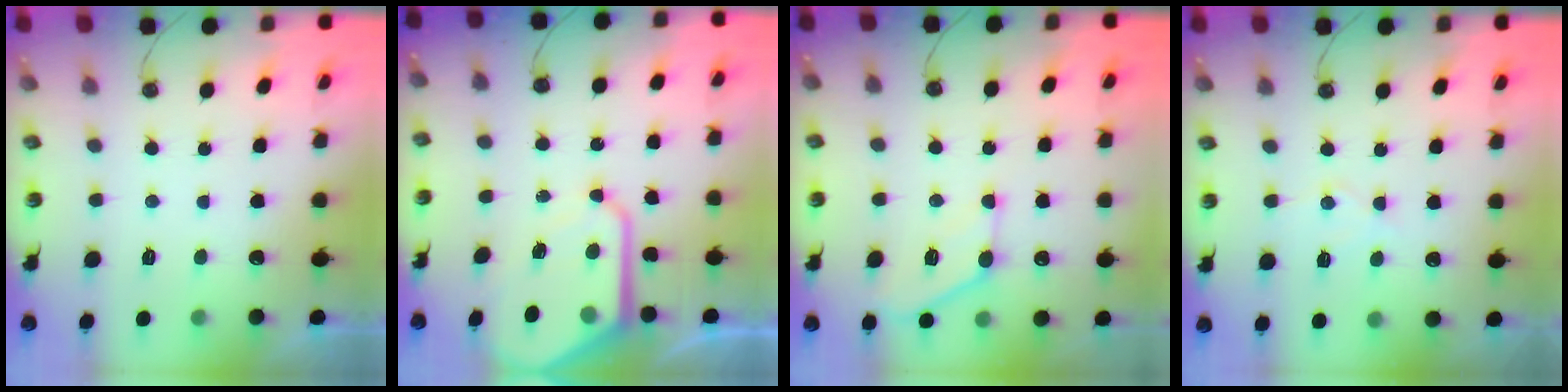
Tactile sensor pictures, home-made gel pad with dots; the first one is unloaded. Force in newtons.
{"total": 10.8, "press": 10.8, "slide": 1.0}
{"total": 10.0, "press": 10.0, "slide": 0.3}
{"total": 7.6, "press": 7.6, "slide": 0.6}